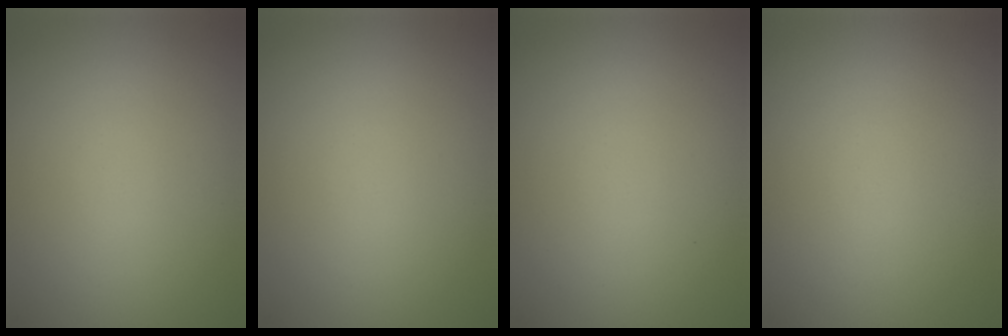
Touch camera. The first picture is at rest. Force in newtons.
{"total": 0.0}
{"total": 0.0}
{"total": 0.0}